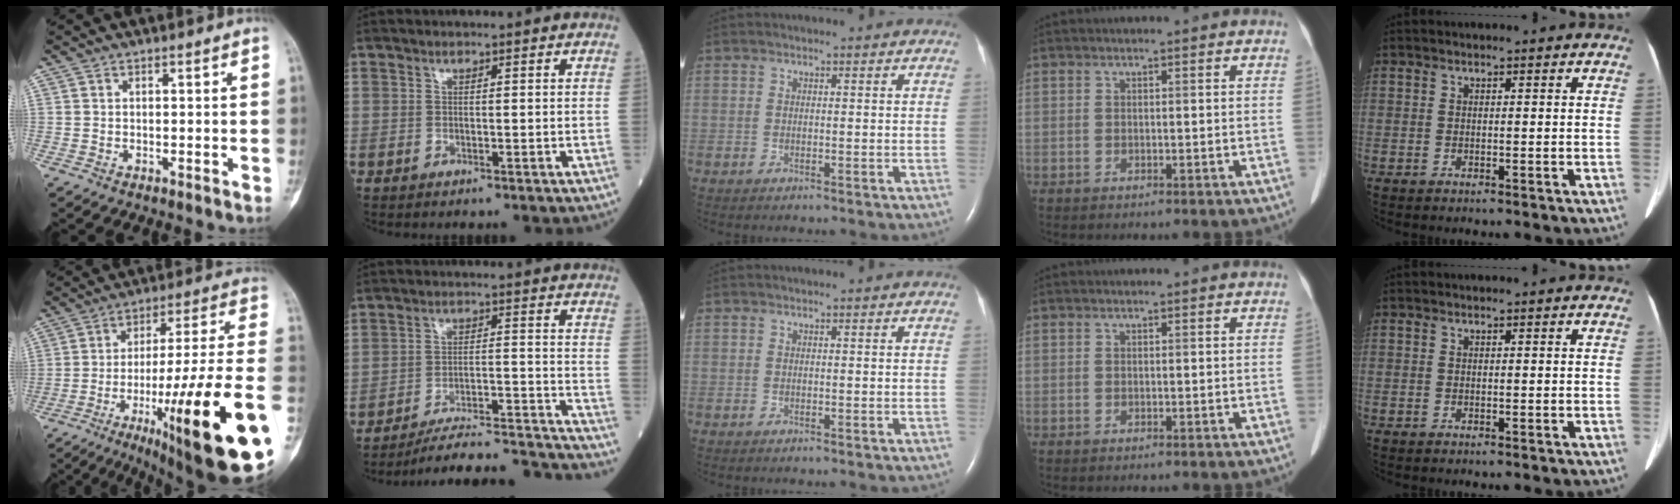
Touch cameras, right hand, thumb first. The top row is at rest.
{"thumb": {"total": 29.7, "force": [-12.0, 4.5, 26.9], "torque": [-0.350, 0.042, -0.173]}, "index": {"total": 21.1, "force": [-20.4, -0.3, 5.4], "torque": [-0.047, 0.001, -0.283]}}